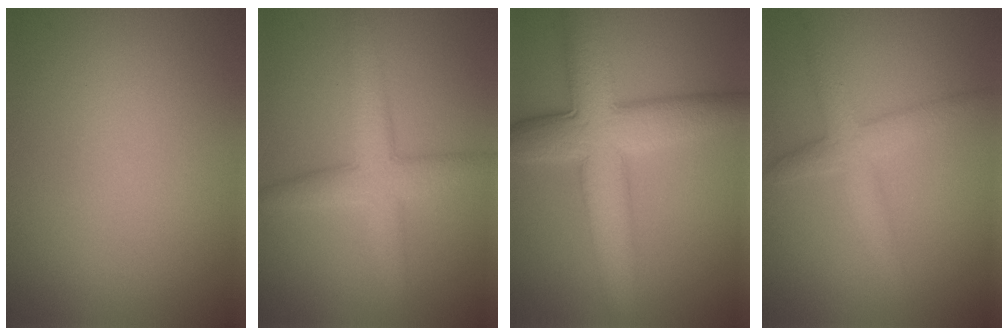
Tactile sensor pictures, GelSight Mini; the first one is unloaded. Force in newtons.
{"total": 4.4, "press": 4.4, "slide": 0.1}
{"total": 8.6, "press": 8.6, "slide": 0.2}
{"total": 3.2, "press": 3.2, "slide": 0.1}